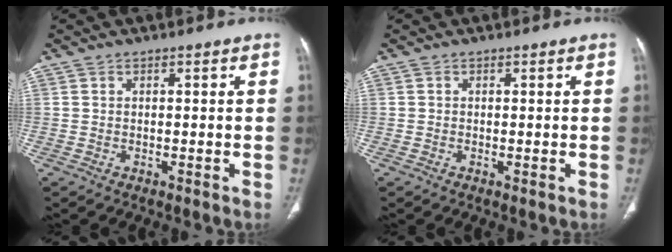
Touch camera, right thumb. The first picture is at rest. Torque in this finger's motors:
{"motor_torque": [1.05, 0.81, 0.00, 0.22, 0.01]}